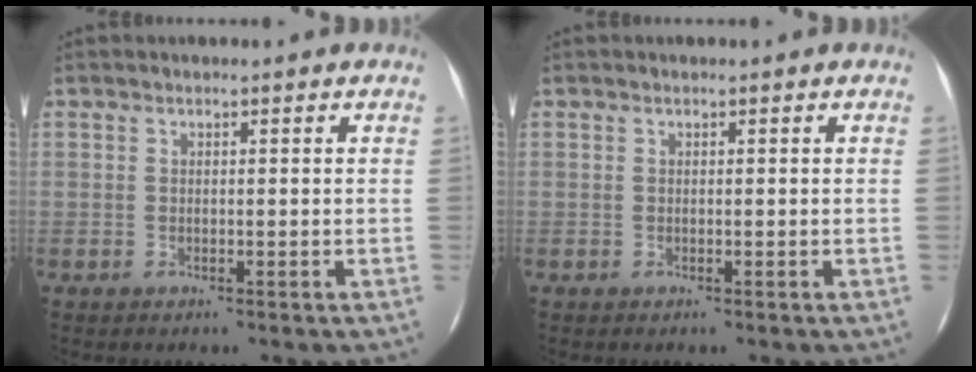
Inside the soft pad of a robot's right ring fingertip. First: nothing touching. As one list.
[{"total": 0.0}]